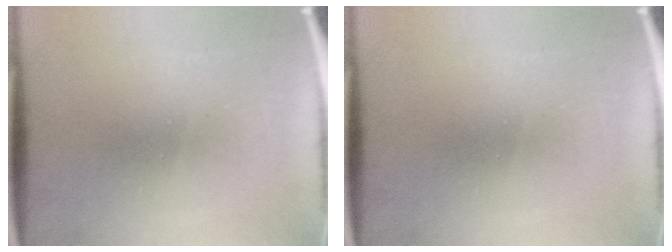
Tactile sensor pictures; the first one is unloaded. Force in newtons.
{"total": 0.0}